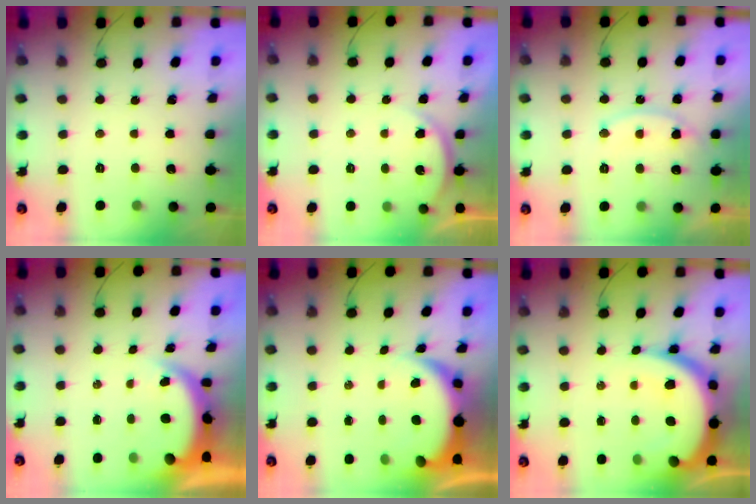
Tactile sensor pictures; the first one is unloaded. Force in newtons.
{"total": 4.2, "press": 4.2, "slide": 0.6}
{"total": 13.0, "press": 13.0, "slide": 1.1}
{"total": 5.2, "press": 5.1, "slide": 0.5}
{"total": 7.1, "press": 7.0, "slide": 1.5}
{"total": 15.7, "press": 15.6, "slide": 1.3}